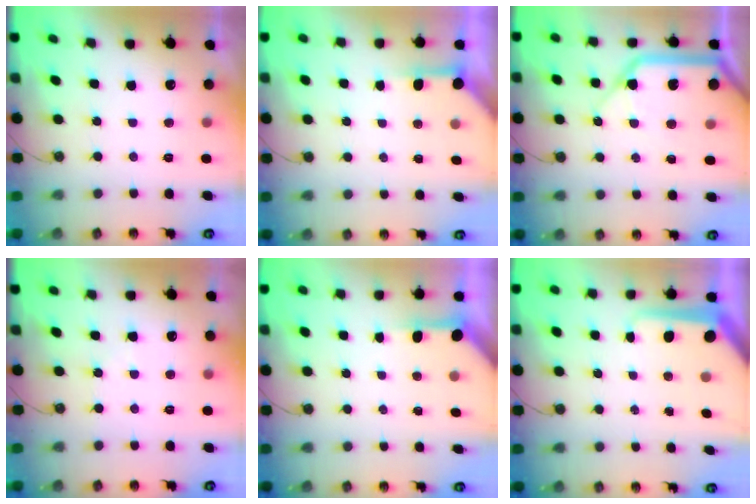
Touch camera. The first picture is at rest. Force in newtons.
{"total": 3.8, "press": 3.8, "slide": 0.4}
{"total": 17.7, "press": 17.6, "slide": 2.2}
{"total": 3.0, "press": 2.9, "slide": 0.5}
{"total": 3.4, "press": 3.4, "slide": 0.3}
{"total": 7.9, "press": 7.8, "slide": 0.9}